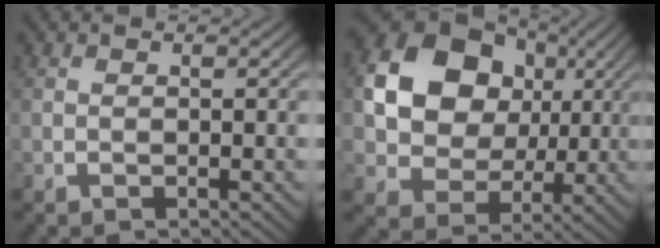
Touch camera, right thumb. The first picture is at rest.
{"total": 12.6, "force": [2.5, 9.7, 7.6], "torque": [-0.168, -0.027, 0.053]}